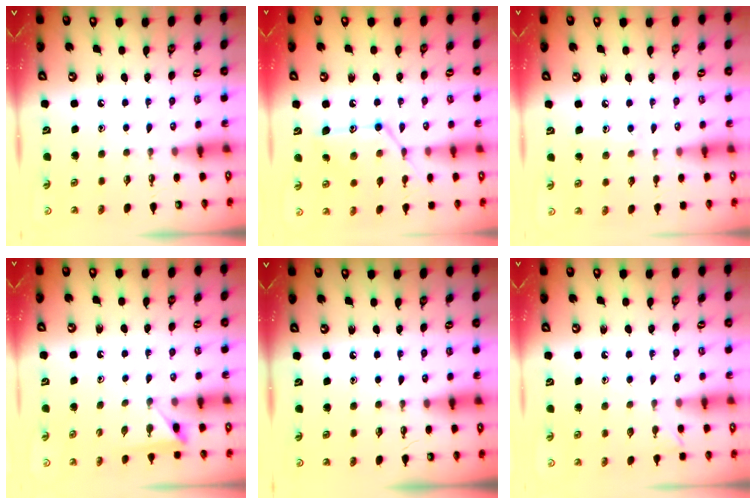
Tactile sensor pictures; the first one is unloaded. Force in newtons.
{"total": 13.5, "press": 13.5, "slide": 0.8}
{"total": 6.4, "press": 6.4, "slide": 0.6}
{"total": 3.7, "press": 3.7, "slide": 0.4}
{"total": 0.0}
{"total": 3.4, "press": 3.4, "slide": 0.4}